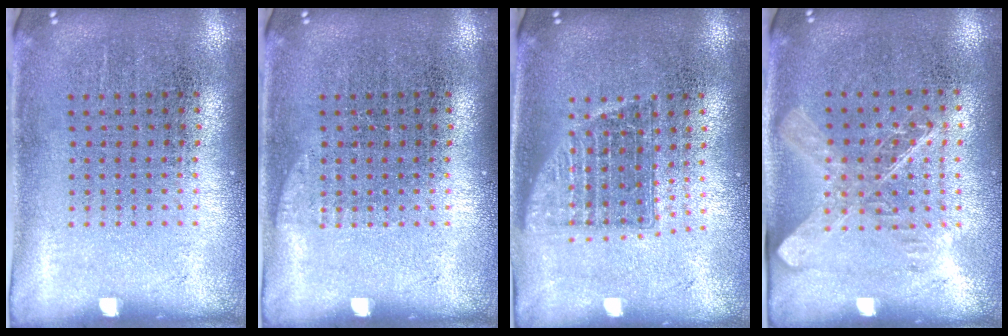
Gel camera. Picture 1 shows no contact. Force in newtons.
{"total": 0.7, "press": 0.7, "slide": 0.2}
{"total": 1.4, "press": 1.1, "slide": 0.8}
{"total": 1.5, "press": 1.3, "slide": 0.8}